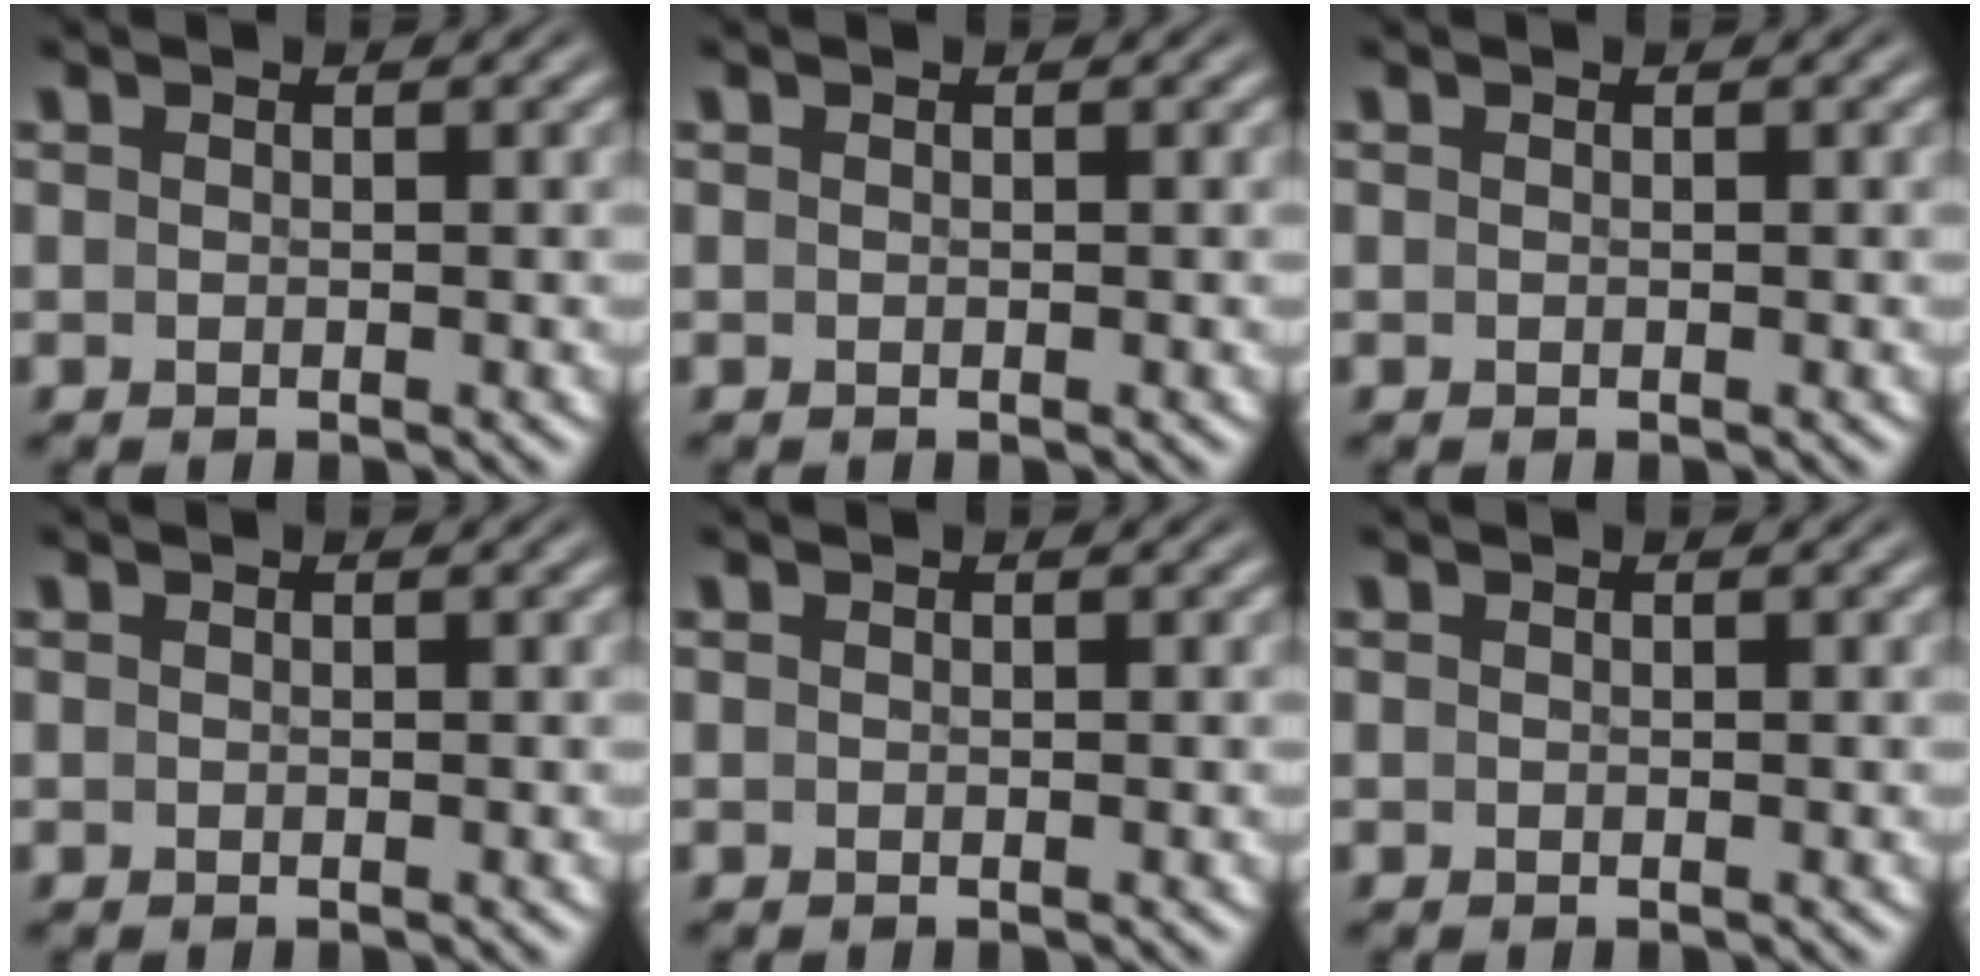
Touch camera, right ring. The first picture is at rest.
{"total": 0.0}
{"total": 0.0}
{"total": 0.0}
{"total": 0.0}
{"total": 0.0}